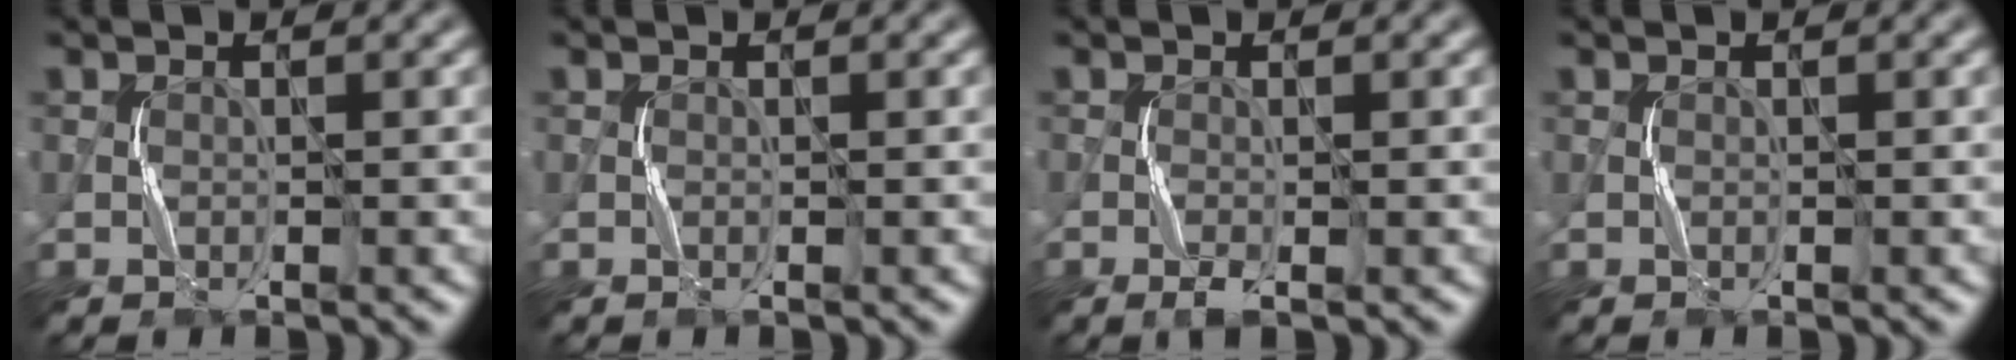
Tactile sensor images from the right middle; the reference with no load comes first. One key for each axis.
{"total": 0.0}
{"total": 1.2, "fx": -0.7, "fy": 0.1, "fz": 1.0, "tx": -0.026, "ty": 0.001, "tz": -0.014}
{"total": 0.0}